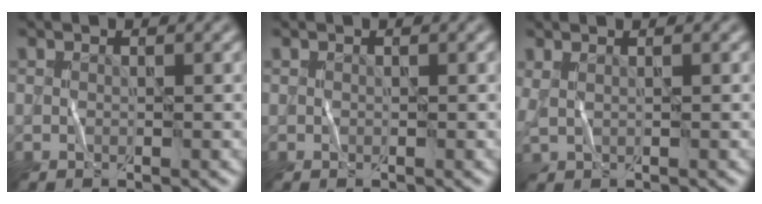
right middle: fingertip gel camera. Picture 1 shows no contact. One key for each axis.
{"total": 0.0}
{"total": 1.2, "fx": 0.7, "fy": 0.4, "fz": 0.8, "tx": -0.021, "ty": 0.000, "tz": 0.019}